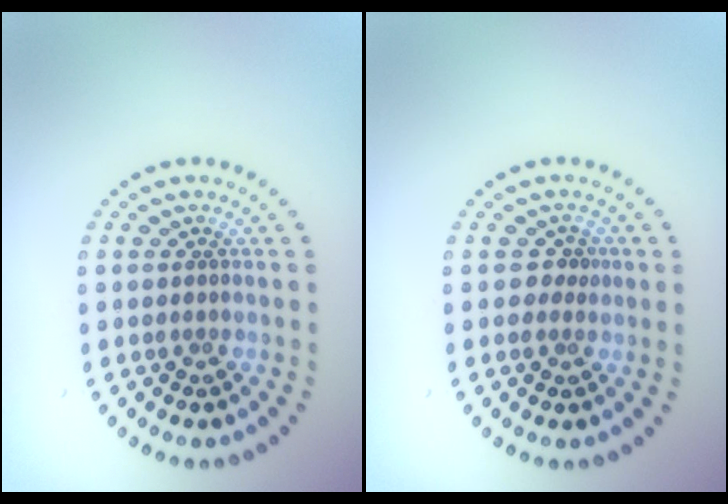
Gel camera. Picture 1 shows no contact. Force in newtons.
{"total": 1.4, "press": 1.2, "slide": 0.7}